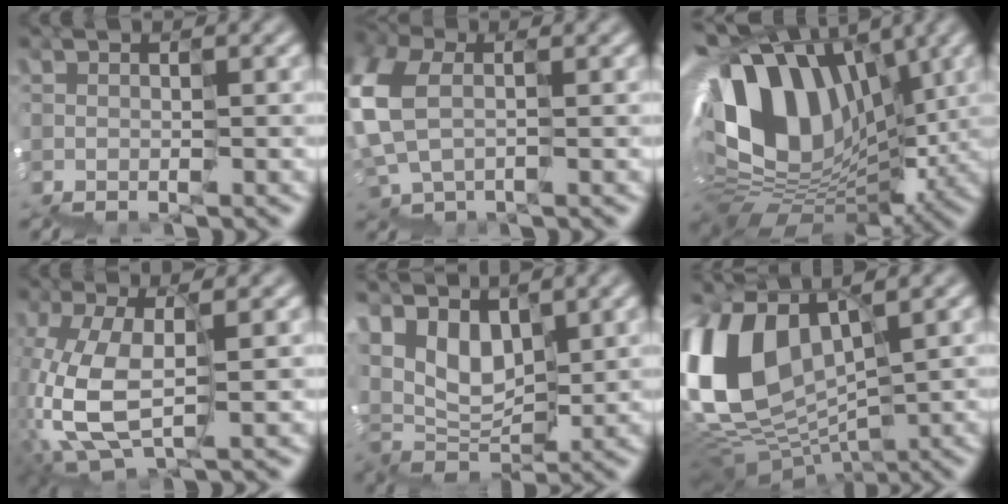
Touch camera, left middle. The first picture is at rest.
{"total": 2.5, "force": [0.3, 2.0, 1.3], "torque": [-0.076, 0.014, -0.006]}
{"total": 12.2, "force": [3.7, 8.9, 7.5], "torque": [-0.152, 0.040, 0.052]}
{"total": 4.7, "force": [-0.9, 2.5, 3.9], "torque": [-0.120, 0.013, -0.019]}
{"total": 3.4, "force": [2.9, 1.7, 0.4], "torque": [-0.015, 0.010, 0.052]}
{"total": 9.3, "force": [3.4, 6.3, 6.0], "torque": [-0.172, 0.020, 0.060]}